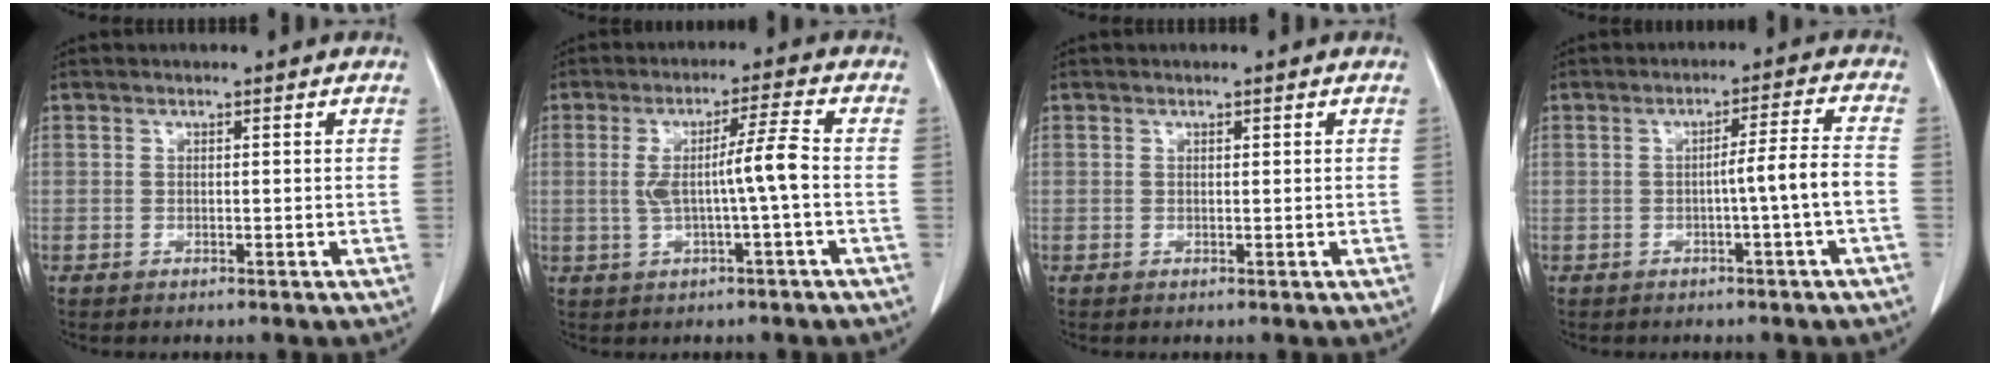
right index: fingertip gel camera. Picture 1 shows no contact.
{"total": 6.6, "force": [-0.4, -0.5, 6.5], "torque": [-0.118, 0.010, -0.004]}
{"total": 0.0}
{"total": 5.3, "force": [-1.6, -1.1, 5.0], "torque": [-0.072, 0.009, -0.023]}